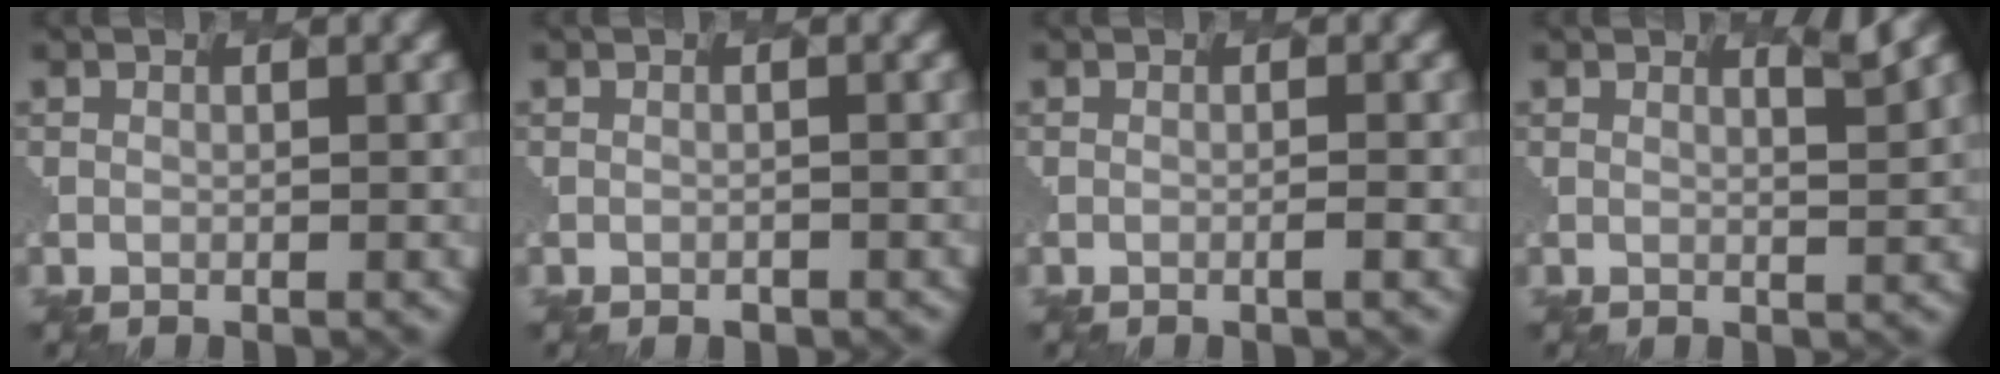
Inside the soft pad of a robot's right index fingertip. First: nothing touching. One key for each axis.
{"total": 0.6, "fx": -0.6, "fy": -0.1, "fz": -0.2, "tx": -0.010, "ty": -0.003, "tz": -0.006}
{"total": 0.0}
{"total": 1.1, "fx": 1.1, "fy": -0.1, "fz": 0.2, "tx": -0.011, "ty": 0.004, "tz": 0.009}